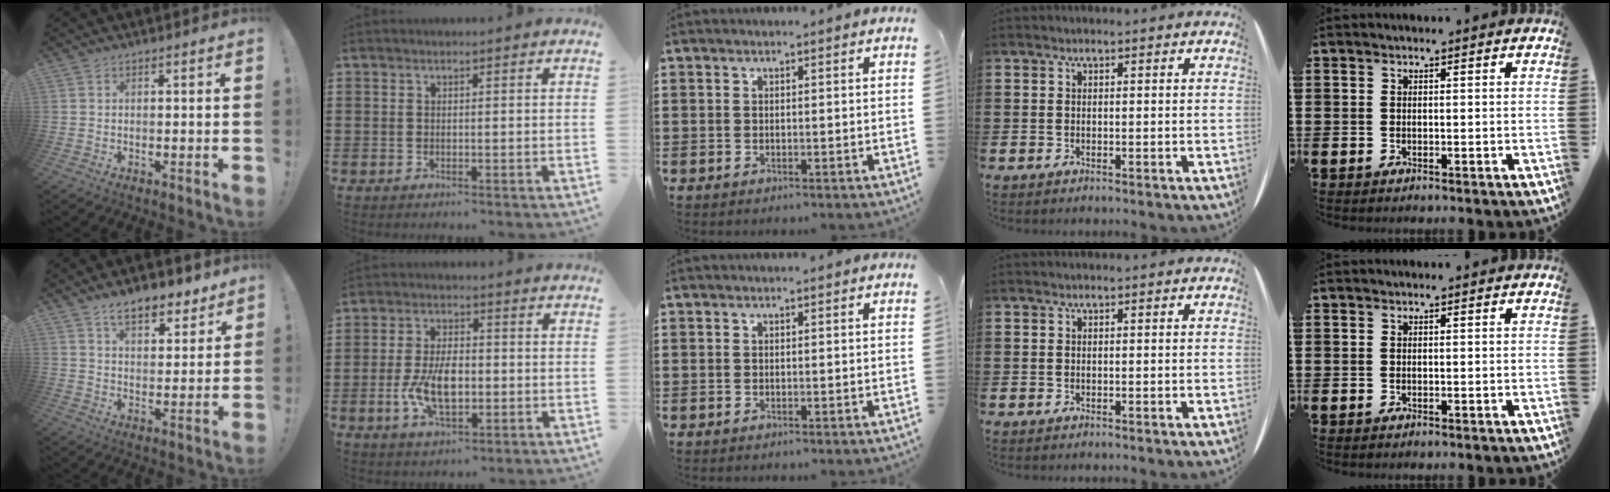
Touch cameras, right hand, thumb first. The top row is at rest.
{"thumb": {"total": 9.7, "force": [7.1, 4.5, 4.8], "torque": [-0.066, -0.041, 0.129]}, "index": {"total": 8.0, "force": [-1.3, 4.1, 6.8], "torque": [-0.145, 0.001, -0.027]}}